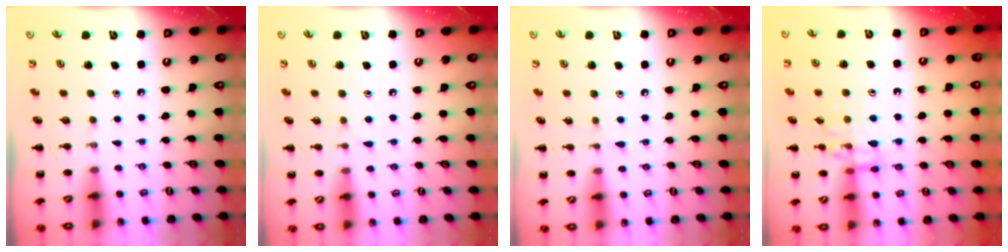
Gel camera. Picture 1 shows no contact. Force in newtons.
{"total": 3.1, "press": 2.8, "slide": 1.4}
{"total": 3.7, "press": 3.4, "slide": 1.5}
{"total": 12.9, "press": 12.8, "slide": 1.2}